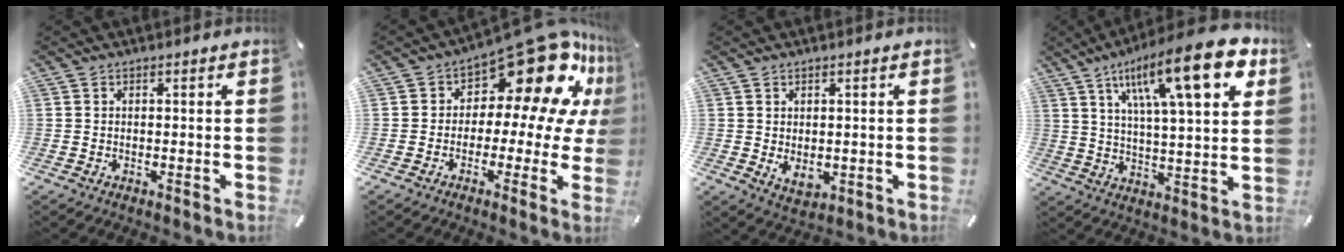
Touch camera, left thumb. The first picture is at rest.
{"total": 19.1, "force": [9.9, 10.0, 12.9], "torque": [-0.174, -0.077, 0.166]}
{"total": 3.6, "force": [0.2, 2.5, 2.6], "torque": [-0.045, -0.003, 0.004]}
{"total": 21.6, "force": [11.5, 5.4, 17.4], "torque": [-0.281, -0.050, 0.175]}